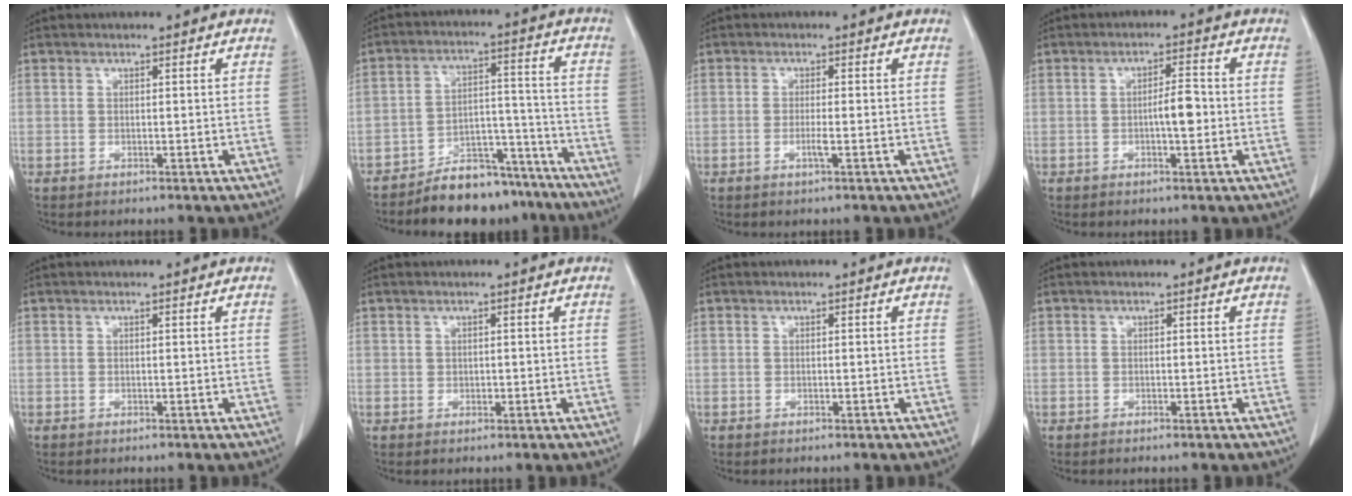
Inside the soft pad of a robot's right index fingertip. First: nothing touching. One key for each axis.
{"total": 11.0, "fx": -9.4, "fy": 4.7, "fz": 3.0, "tx": -0.021, "ty": 0.055, "tz": -0.150}
{"total": 1.8, "fx": -0.7, "fy": 0.0, "fz": 1.6, "tx": -0.032, "ty": -0.002, "tz": -0.014}
{"total": 3.5, "fx": -0.5, "fy": 0.4, "fz": 3.4, "tx": -0.056, "ty": 0.002, "tz": -0.010}
{"total": 0.0}
{"total": 0.5, "fx": 0.0, "fy": 0.5, "fz": 0.1, "tx": 0.001, "ty": 0.002, "tz": -0.001}
{"total": 0.0}
{"total": 0.0}